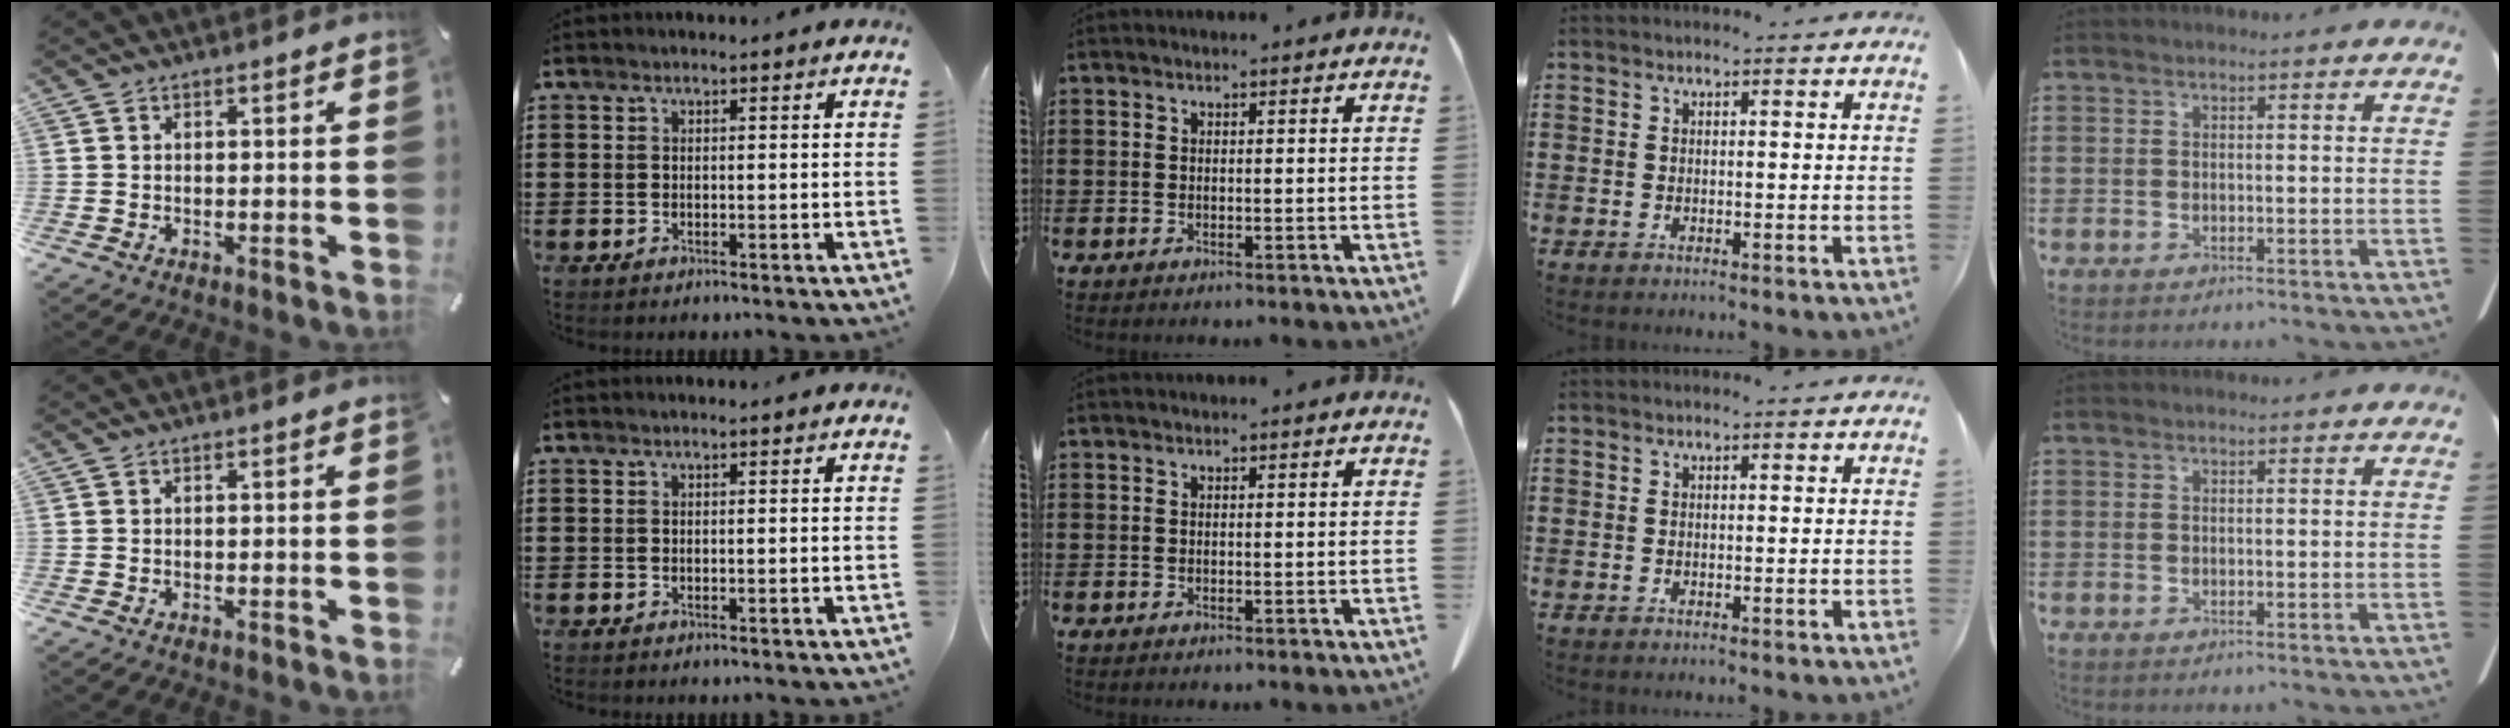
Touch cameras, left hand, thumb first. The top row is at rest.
{}